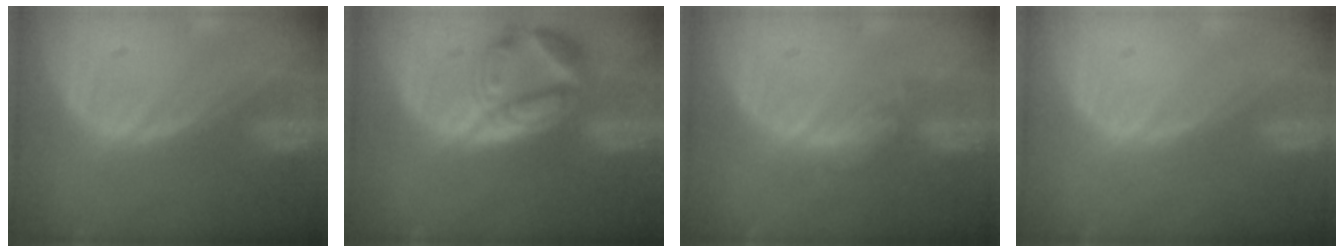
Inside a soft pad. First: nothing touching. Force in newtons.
{"total": 8.1, "press": 7.2, "slide": 3.7}
{"total": 4.6, "press": 4.1, "slide": 2.1}
{"total": 0.0}